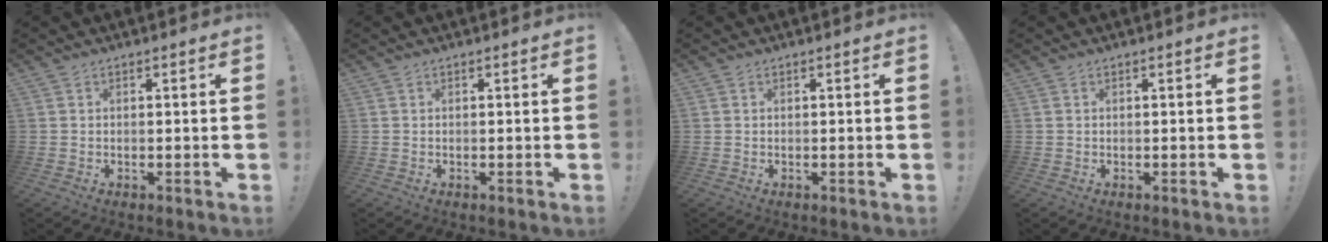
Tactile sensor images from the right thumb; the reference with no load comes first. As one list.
[{"total": 0.0}, {"total": 0.0}, {"total": 0.0}]